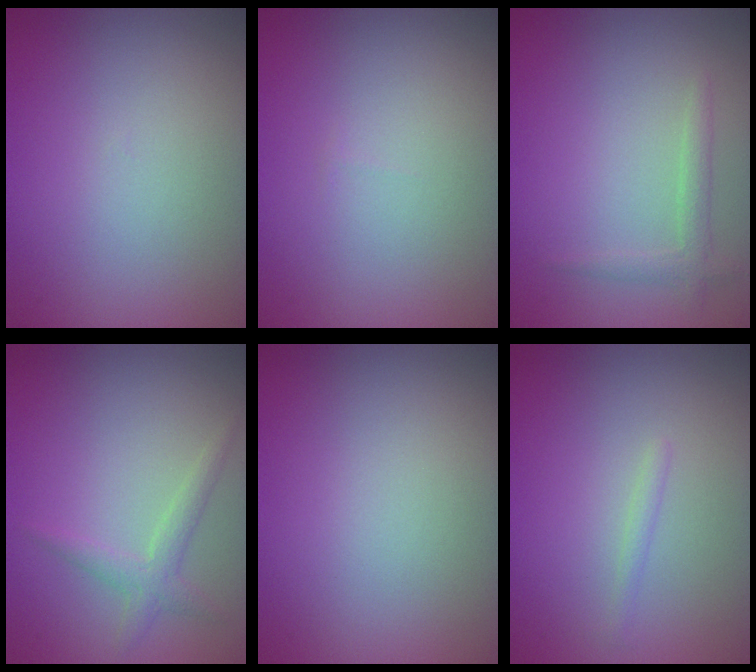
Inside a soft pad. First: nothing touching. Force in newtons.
{"total": 0.0}
{"total": 1.4, "press": 1.4, "slide": 0.1}
{"total": 1.7, "press": 1.7, "slide": 0.1}
{"total": 0.0}
{"total": 0.6, "press": 0.6, "slide": 0.0}